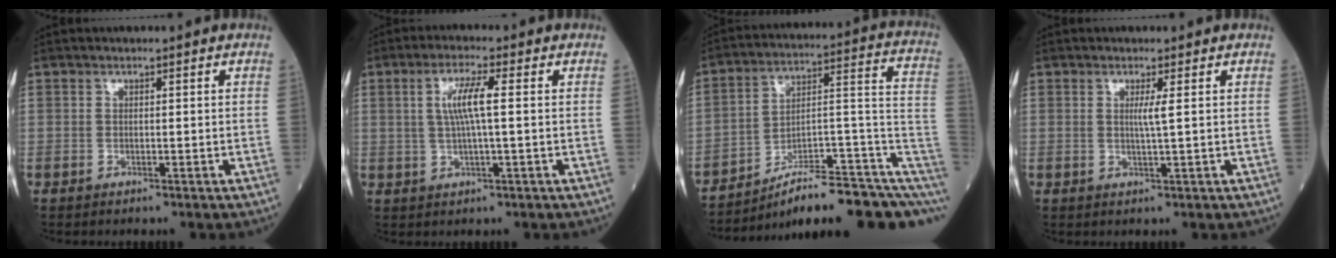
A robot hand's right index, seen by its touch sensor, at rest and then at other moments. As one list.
[{"total": 5.4, "force": [1.0, 0.1, 5.3], "torque": [-0.105, 0.006, 0.022]}, {"total": 18.7, "force": [-11.8, 3.7, 14.0], "torque": [-0.128, 0.067, -0.165]}, {"total": 1.8, "force": [0.5, -0.5, 1.7], "torque": [-0.037, -0.004, 0.011]}]